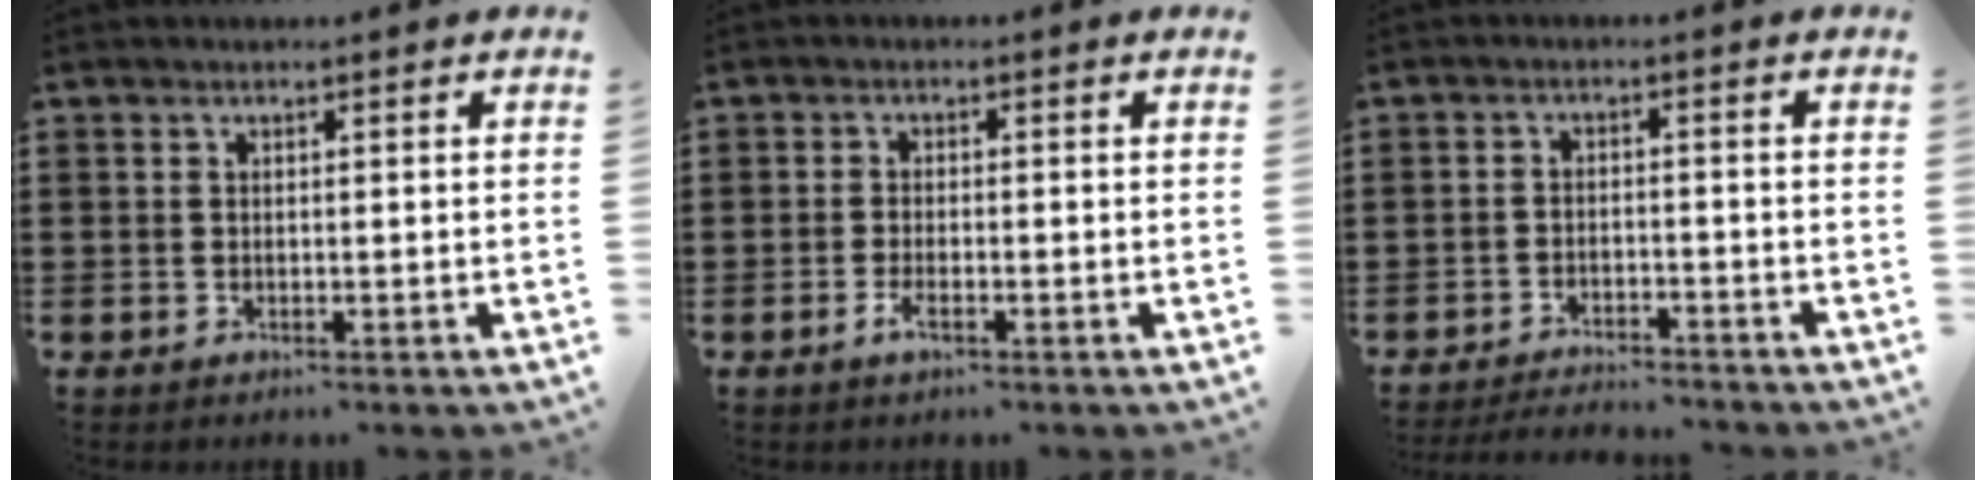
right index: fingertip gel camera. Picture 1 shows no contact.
{"total": 2.1, "force": [-1.2, 0.6, 1.6], "torque": [-0.042, -0.006, -0.026]}
{"total": 3.4, "force": [-3.4, 0.0, -0.1], "torque": [-0.004, -0.001, -0.071]}